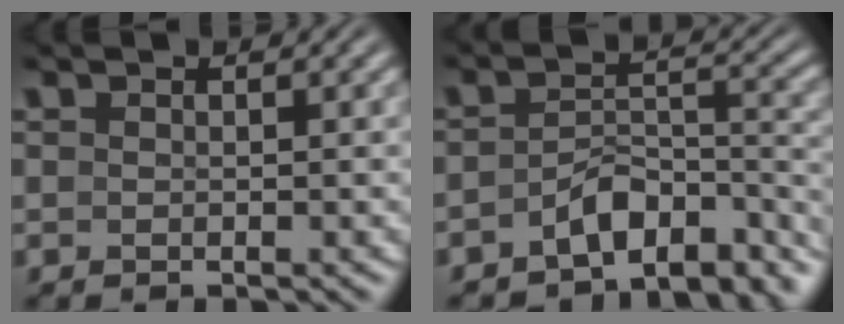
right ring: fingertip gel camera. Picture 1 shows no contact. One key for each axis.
{"total": 7.3, "fx": -6.0, "fy": 2.7, "fz": 3.2, "tx": -0.046, "ty": -0.020, "tz": -0.083}